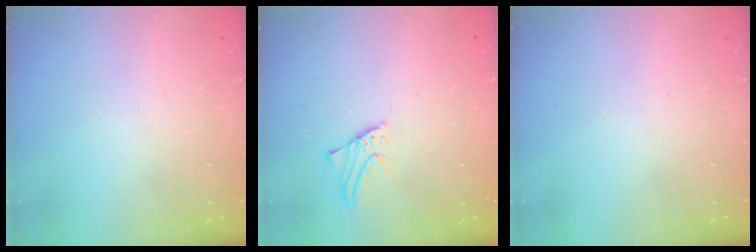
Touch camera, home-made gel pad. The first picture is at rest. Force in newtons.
{"total": 1.7, "press": 1.7, "slide": 0.1}
{"total": 0.0}